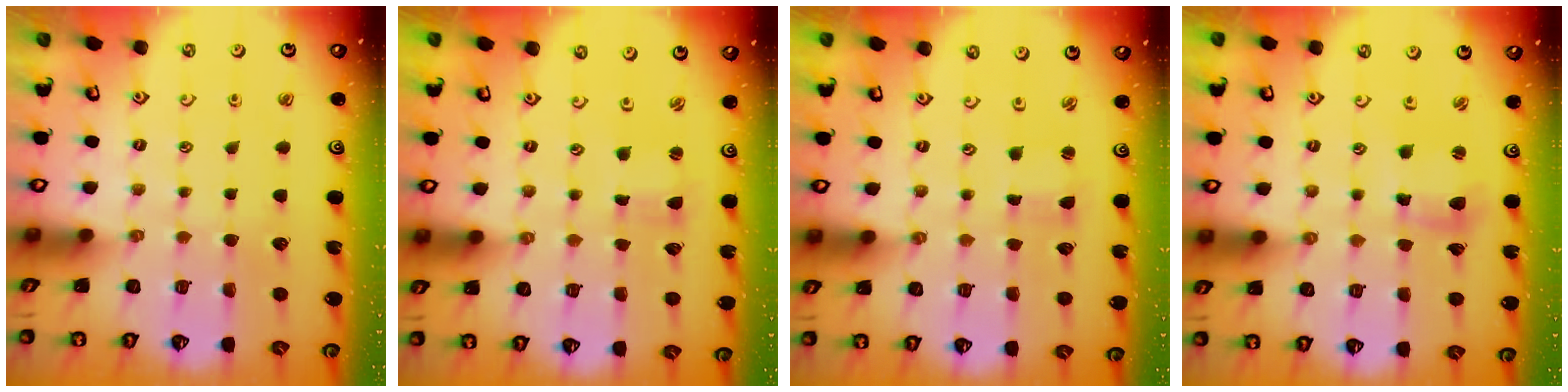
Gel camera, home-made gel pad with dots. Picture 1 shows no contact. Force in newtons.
{"total": 1.3, "press": 1.3, "slide": 0.1}
{"total": 0.9, "press": 0.9, "slide": 0.1}
{"total": 5.9, "press": 5.8, "slide": 0.6}